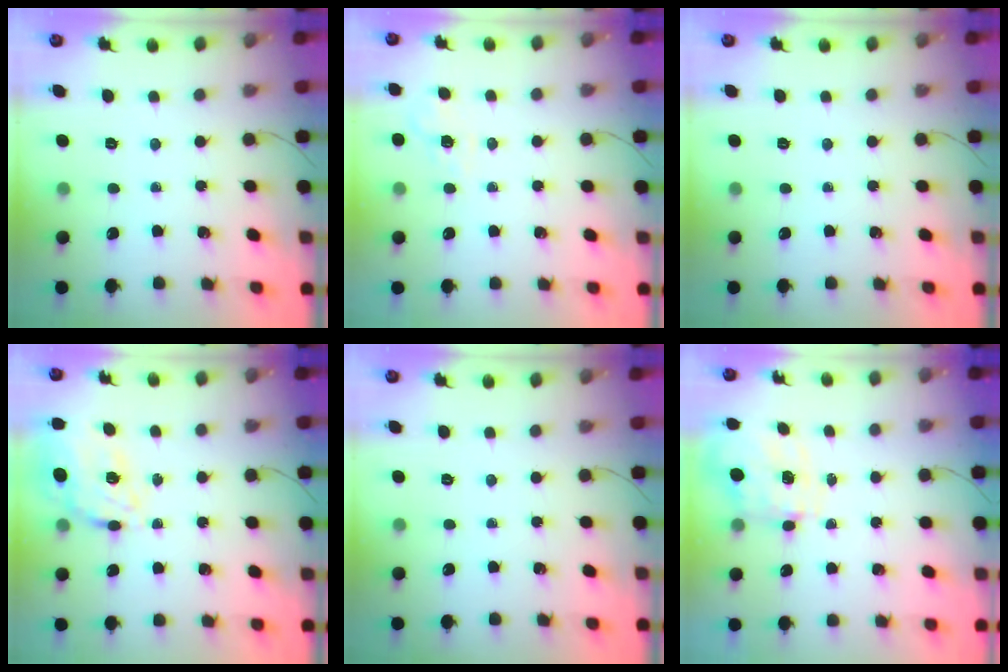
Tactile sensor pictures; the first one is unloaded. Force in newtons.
{"total": 1.9, "press": 0.8, "slide": 1.8}
{"total": 0.0}
{"total": 11.3, "press": 10.7, "slide": 3.9}
{"total": 0.0}
{"total": 3.5, "press": 3.4, "slide": 1.0}